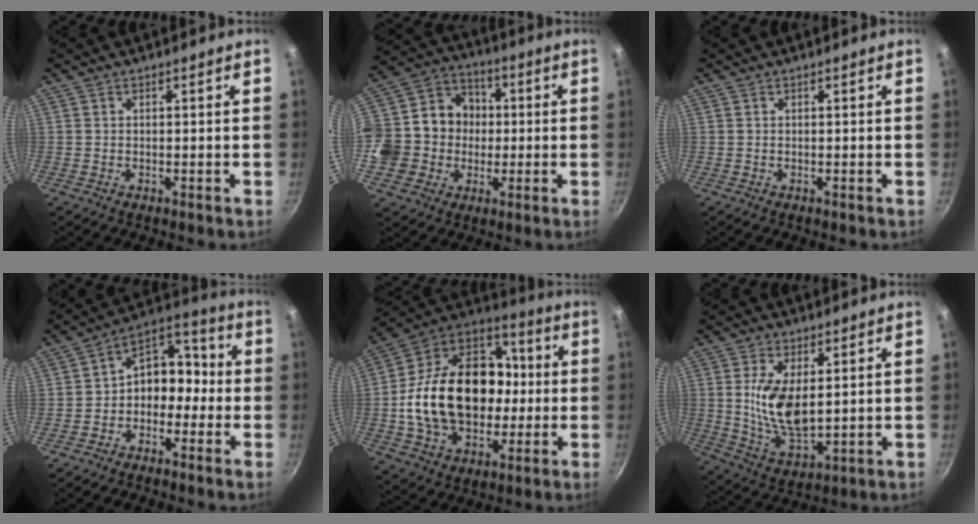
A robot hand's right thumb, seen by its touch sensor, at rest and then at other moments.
{"total": 16.2, "force": [-0.7, 14.9, 6.4], "torque": [-0.094, 0.034, -0.018]}
{"total": 0.0}
{"total": 10.2, "force": [-2.0, 7.7, 6.4], "torque": [-0.045, 0.065, -0.048]}
{"total": 27.4, "force": [-1.3, 19.6, 19.2], "torque": [-0.303, 0.051, -0.020]}
{"total": 11.1, "force": [2.0, 5.4, 9.5], "torque": [-0.180, -0.024, 0.048]}